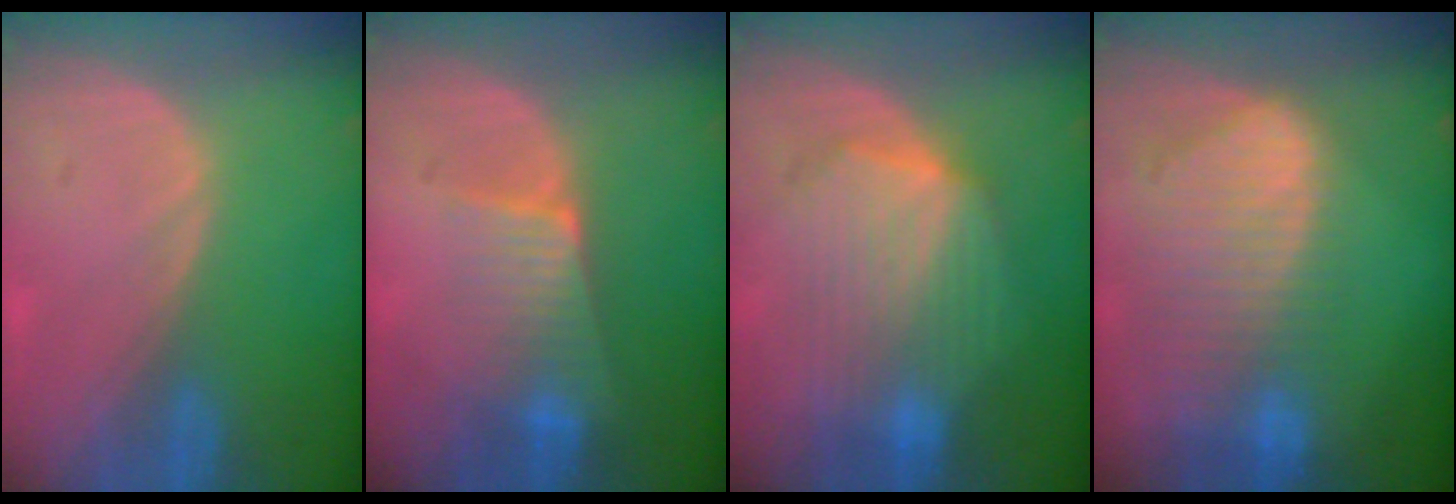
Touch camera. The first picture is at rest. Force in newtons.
{"total": 6.4, "press": 5.5, "slide": 3.3}
{"total": 8.9, "press": 8.9, "slide": 0.4}
{"total": 10.4, "press": 8.9, "slide": 5.4}